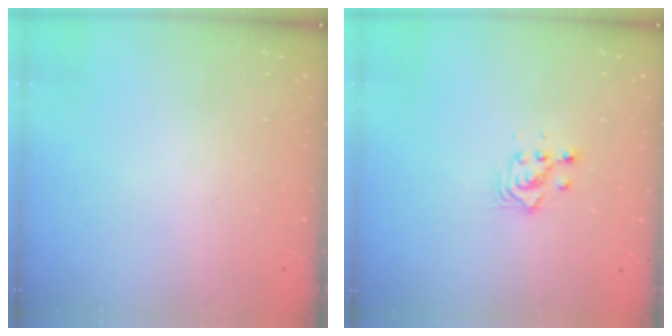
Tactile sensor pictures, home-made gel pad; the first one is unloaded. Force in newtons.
{"total": 2.8, "press": 2.8, "slide": 0.1}